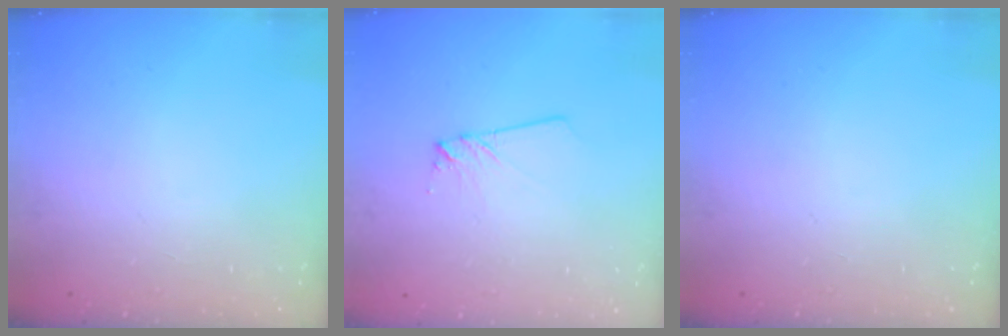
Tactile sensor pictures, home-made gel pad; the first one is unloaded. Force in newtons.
{"total": 3.5, "press": 3.5, "slide": 0.4}
{"total": 0.0}